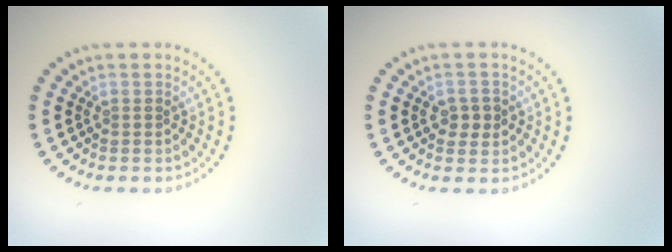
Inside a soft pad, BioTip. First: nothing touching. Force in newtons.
{"total": 1.9, "press": 1.9, "slide": 0.1}